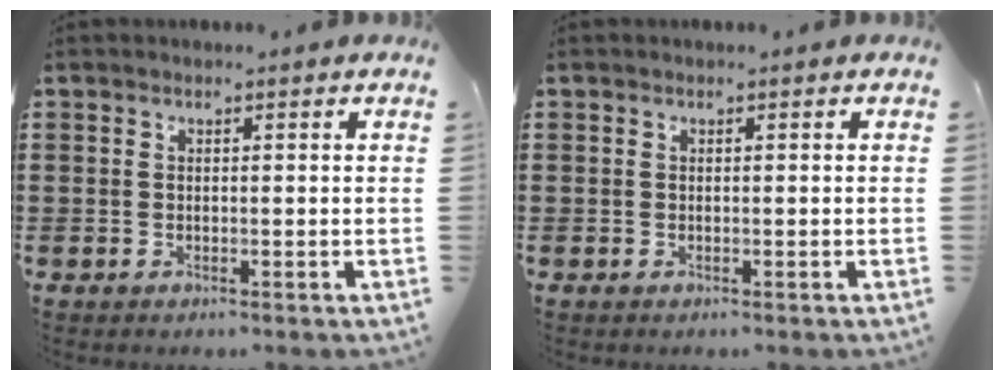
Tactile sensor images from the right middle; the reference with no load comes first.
{"total": 0.0}